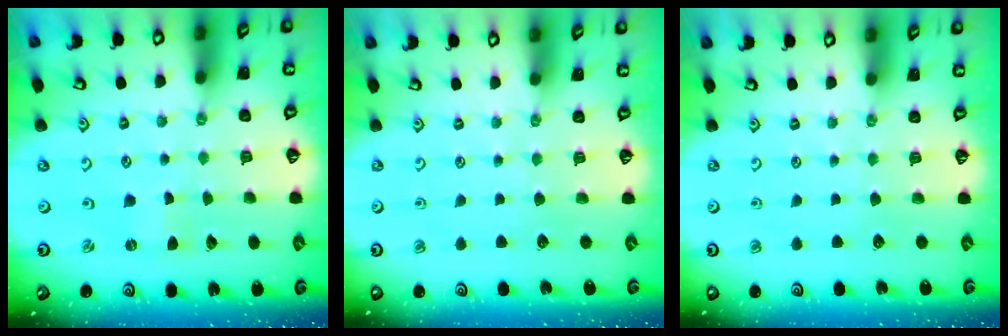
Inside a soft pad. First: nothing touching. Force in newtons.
{"total": 0.0}
{"total": 0.0}